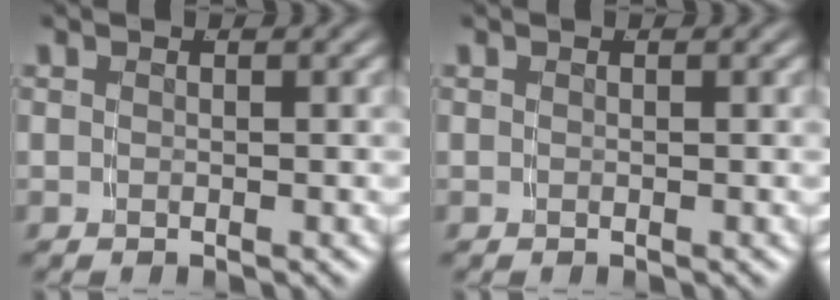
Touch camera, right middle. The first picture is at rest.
{"total": 0.0}